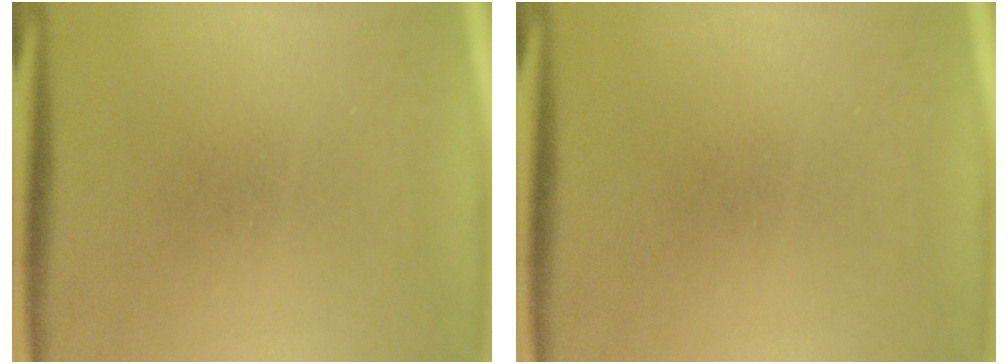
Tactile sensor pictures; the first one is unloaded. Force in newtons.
{"total": 0.0}